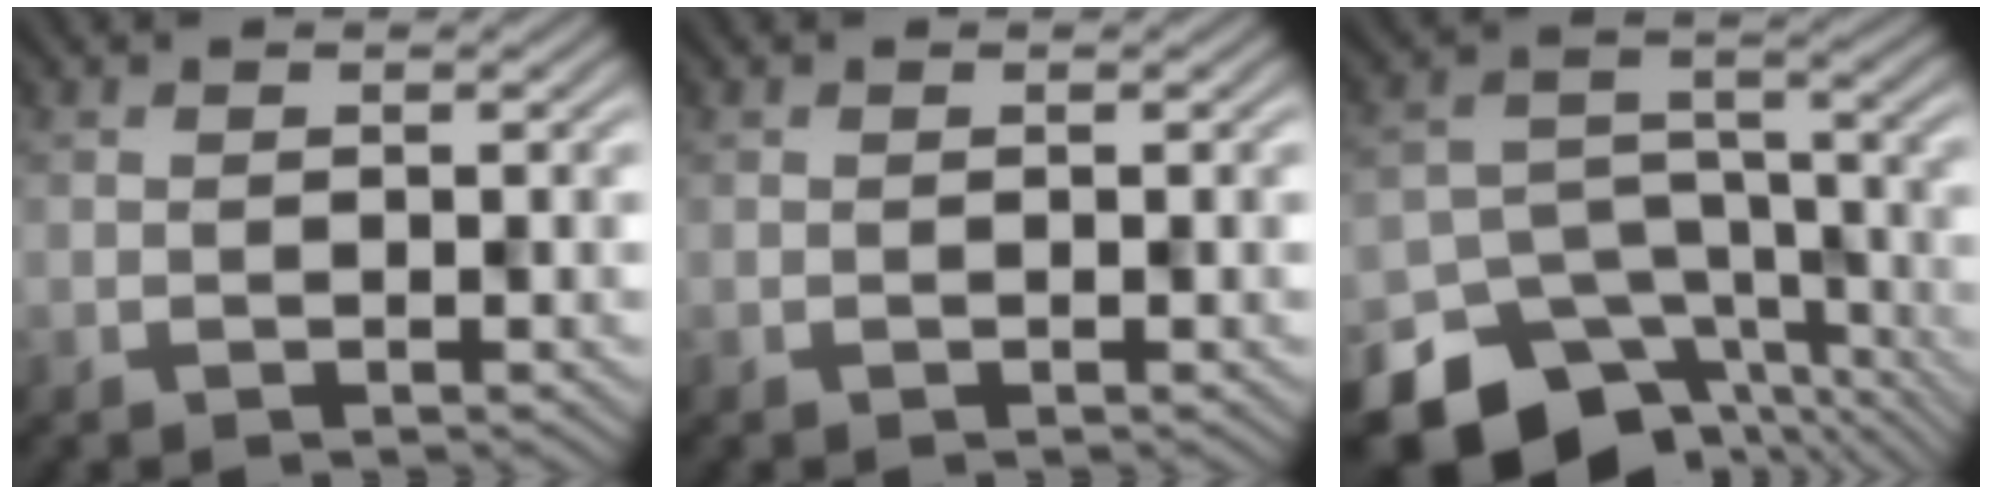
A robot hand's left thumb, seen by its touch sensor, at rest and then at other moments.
{"total": 0.0}
{"total": 15.8, "force": [-11.7, 9.3, 5.2], "torque": [-0.101, -0.040, -0.134]}